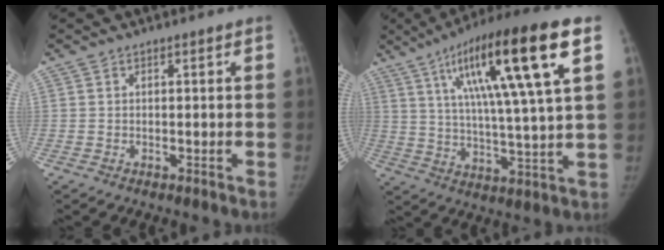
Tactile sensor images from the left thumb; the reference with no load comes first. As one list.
[{"total": 23.0, "force": [9.5, 3.4, 20.7], "torque": [-0.339, -0.009, 0.147]}]